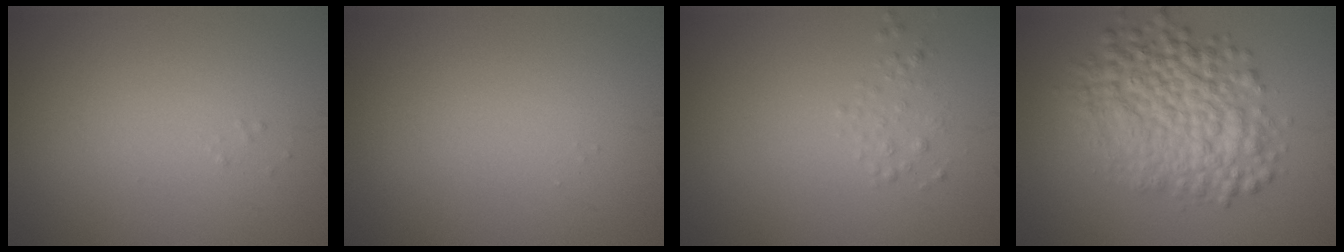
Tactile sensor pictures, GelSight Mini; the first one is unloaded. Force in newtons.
{"total": 0.0}
{"total": 0.9, "press": 0.9, "slide": 0.0}
{"total": 8.0, "press": 8.0, "slide": 0.2}